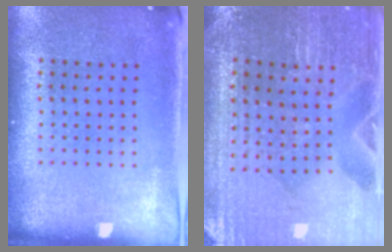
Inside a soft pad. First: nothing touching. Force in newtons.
{"total": 1.2, "press": 1.2, "slide": 0.0}